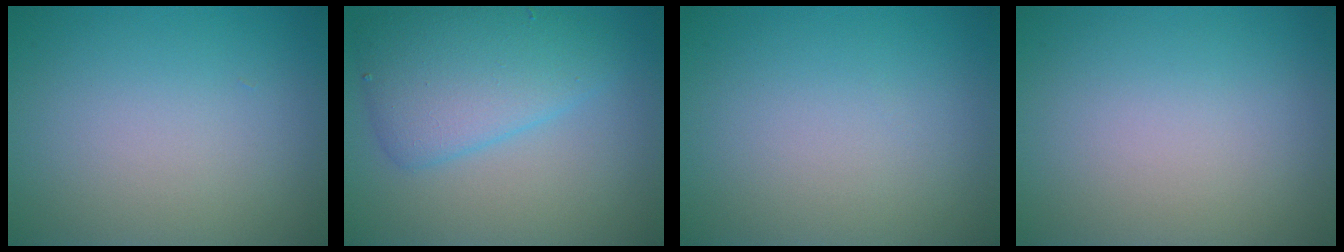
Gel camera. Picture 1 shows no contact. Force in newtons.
{"total": 5.4, "press": 5.4, "slide": 0.2}
{"total": 0.0}
{"total": 0.0}